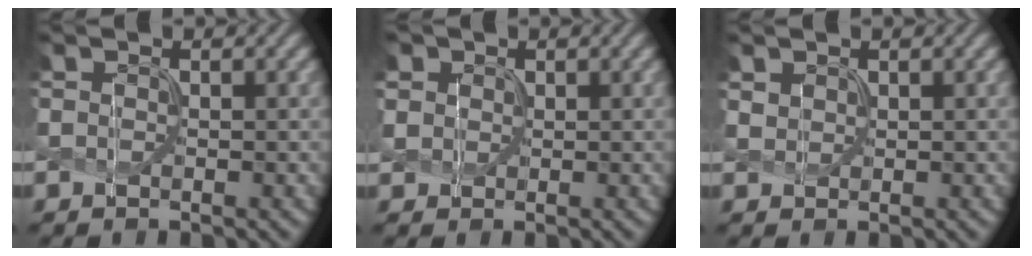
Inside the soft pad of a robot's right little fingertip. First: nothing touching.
{"total": 2.1, "force": [1.1, 1.7, 0.6], "torque": [-0.025, 0.008, 0.021]}
{"total": 0.9, "force": [0.6, 0.7, 0.1], "torque": [-0.007, -0.001, 0.017]}